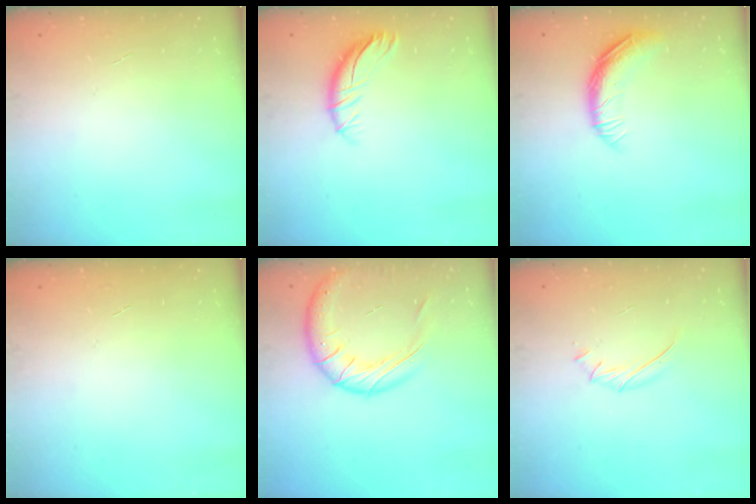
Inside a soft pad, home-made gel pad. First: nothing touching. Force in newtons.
{"total": 8.7, "press": 8.6, "slide": 0.6}
{"total": 10.6, "press": 10.5, "slide": 1.7}
{"total": 0.0}
{"total": 16.5, "press": 16.4, "slide": 2.1}
{"total": 6.4, "press": 6.2, "slide": 1.8}